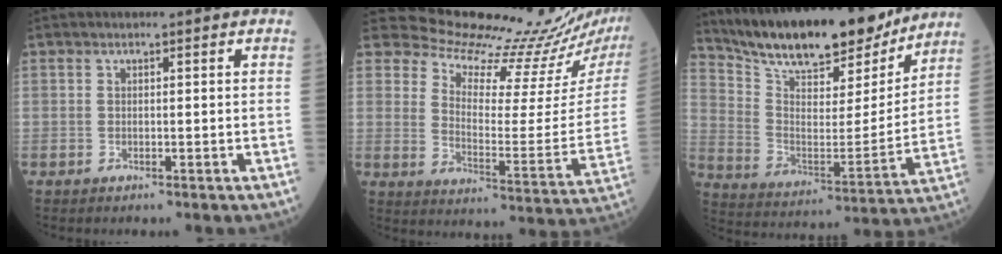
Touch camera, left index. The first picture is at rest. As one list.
[{"total": 17.9, "force": [17.6, 0.0, 3.0], "torque": [-0.054, -0.114, 0.230]}, {"total": 22.2, "force": [19.5, 5.1, 9.1], "torque": [-0.162, -0.014, 0.307]}]